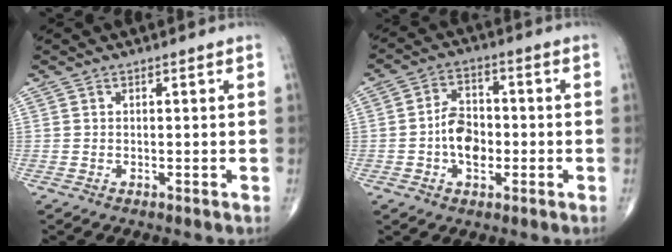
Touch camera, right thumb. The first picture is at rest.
{"total": 7.7, "force": [-1.4, 5.2, 5.5], "torque": [-0.074, 0.018, -0.033]}